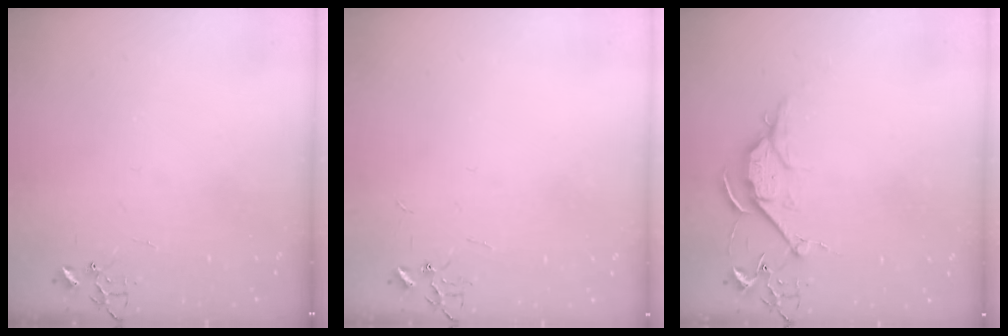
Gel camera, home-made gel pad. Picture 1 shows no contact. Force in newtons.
{"total": 1.8, "press": 1.8, "slide": 0.2}
{"total": 7.9, "press": 7.8, "slide": 0.9}